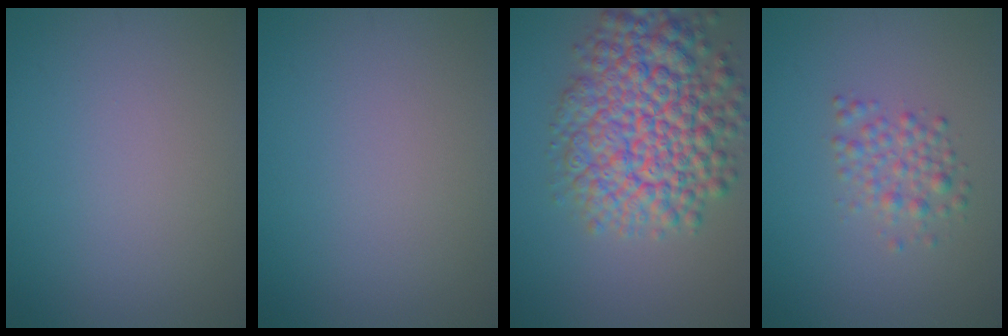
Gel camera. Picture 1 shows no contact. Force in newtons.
{"total": 0.0}
{"total": 10.2, "press": 10.2, "slide": 0.4}
{"total": 2.3, "press": 2.3, "slide": 0.0}